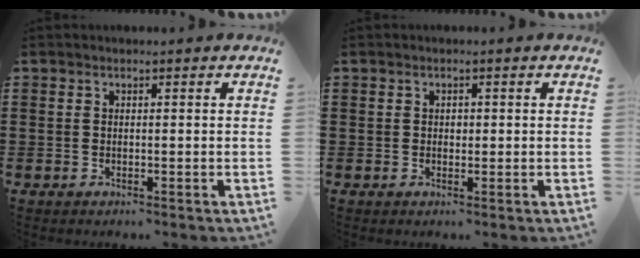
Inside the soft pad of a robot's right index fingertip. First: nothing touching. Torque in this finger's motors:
{"motor_torque": [0.39, 0.13, 0.00, 0.03]}